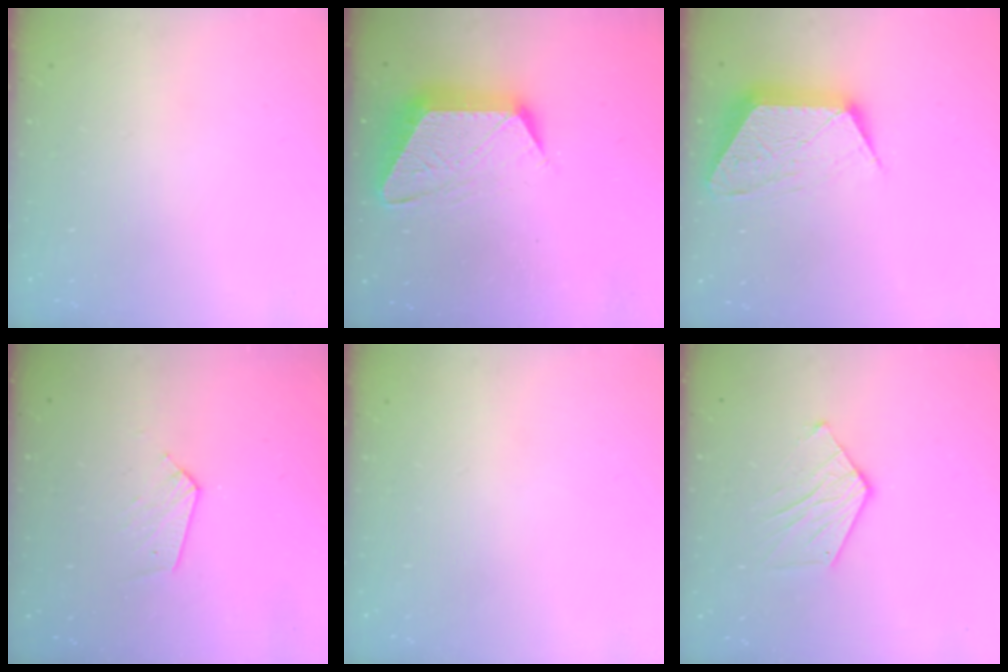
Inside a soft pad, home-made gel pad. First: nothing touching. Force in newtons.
{"total": 13.5, "press": 13.4, "slide": 0.9}
{"total": 12.3, "press": 12.2, "slide": 0.7}
{"total": 5.5, "press": 5.5, "slide": 0.5}
{"total": 0.0}
{"total": 9.6, "press": 9.6, "slide": 0.7}